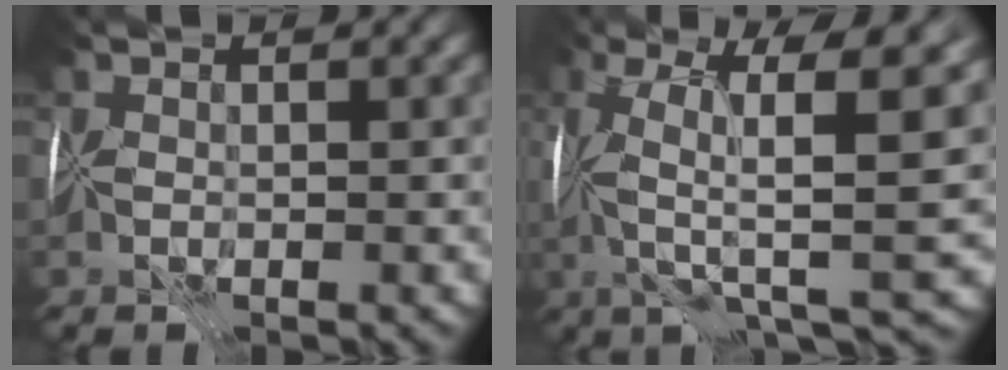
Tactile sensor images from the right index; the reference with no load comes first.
{"total": 10.8, "force": [2.1, 2.3, 10.4], "torque": [-0.182, 0.008, 0.037]}